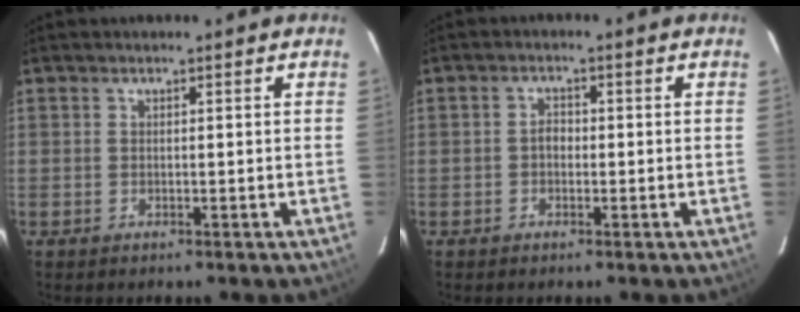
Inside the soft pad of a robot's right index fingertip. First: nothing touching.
{"total": 1.7, "force": [-0.4, 1.3, 1.0], "torque": [-0.019, 0.007, -0.009]}